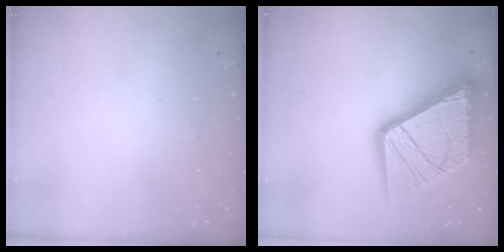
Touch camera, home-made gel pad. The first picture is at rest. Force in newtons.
{"total": 24.9, "press": 24.8, "slide": 2.8}